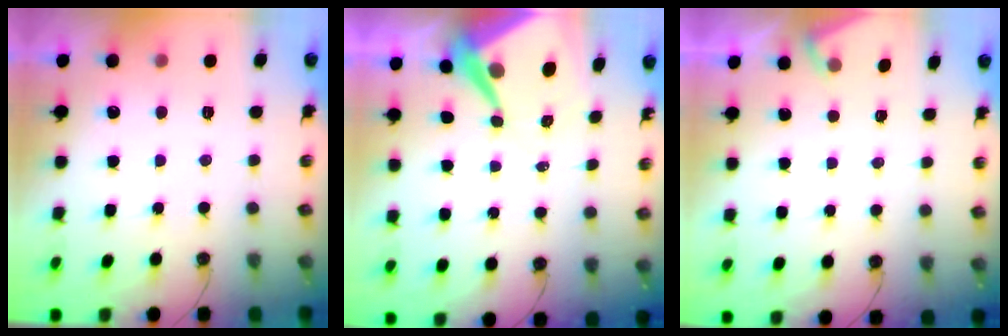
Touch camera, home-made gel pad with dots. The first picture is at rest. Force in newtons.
{"total": 9.6, "press": 9.5, "slide": 0.9}
{"total": 3.1, "press": 3.0, "slide": 0.5}